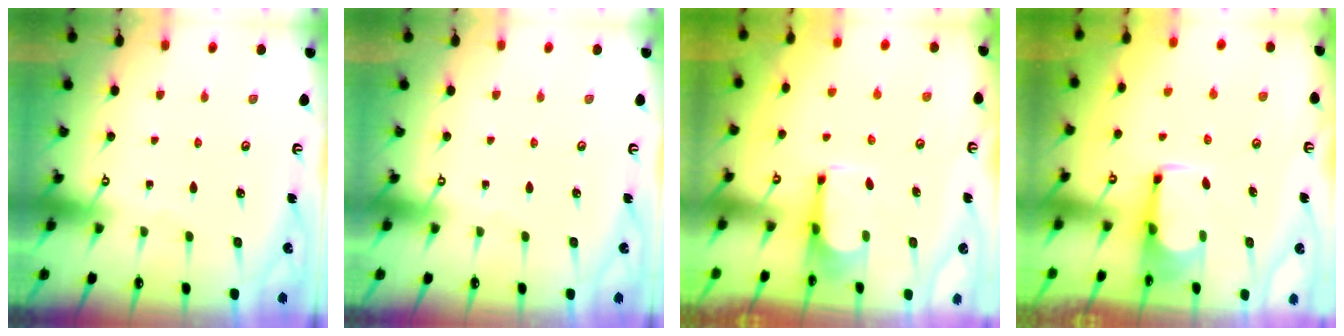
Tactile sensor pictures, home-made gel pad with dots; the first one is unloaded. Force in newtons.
{"total": 0.0}
{"total": 3.8, "press": 3.7, "slide": 0.7}
{"total": 1.9, "press": 1.6, "slide": 1.0}